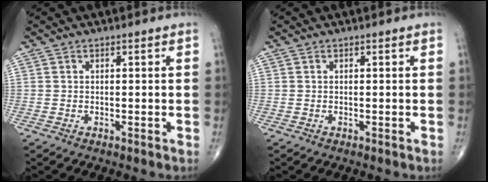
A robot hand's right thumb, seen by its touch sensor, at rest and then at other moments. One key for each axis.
{"total": 0.0}